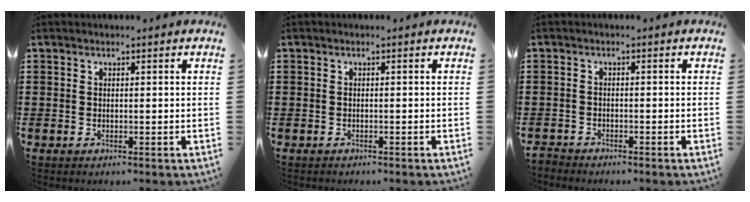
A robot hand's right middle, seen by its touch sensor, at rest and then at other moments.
{"total": 0.6, "force": [-0.6, 0.2, -0.1], "torque": [0.001, 0.003, -0.013]}
{"total": 1.9, "force": [-1.9, 0.4, -0.2], "torque": [-0.003, 0.002, -0.043]}